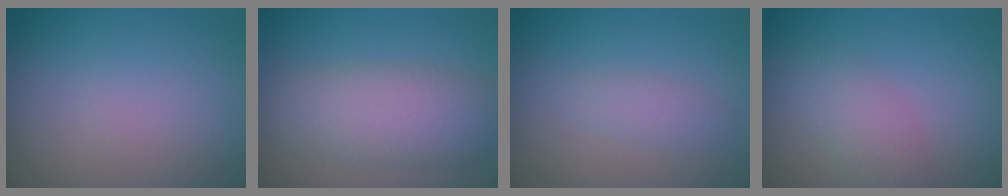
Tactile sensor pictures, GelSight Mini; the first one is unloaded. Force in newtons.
{"total": 5.6, "press": 5.6, "slide": 0.2}
{"total": 1.5, "press": 1.5, "slide": 0.0}
{"total": 2.7, "press": 2.7, "slide": 0.1}